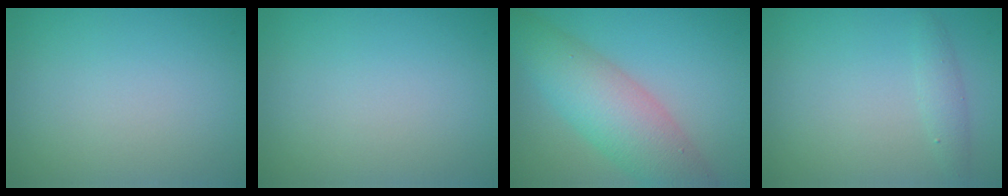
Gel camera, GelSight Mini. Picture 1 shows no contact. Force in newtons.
{"total": 0.0}
{"total": 7.2, "press": 7.2, "slide": 0.2}
{"total": 1.3, "press": 1.3, "slide": 0.1}